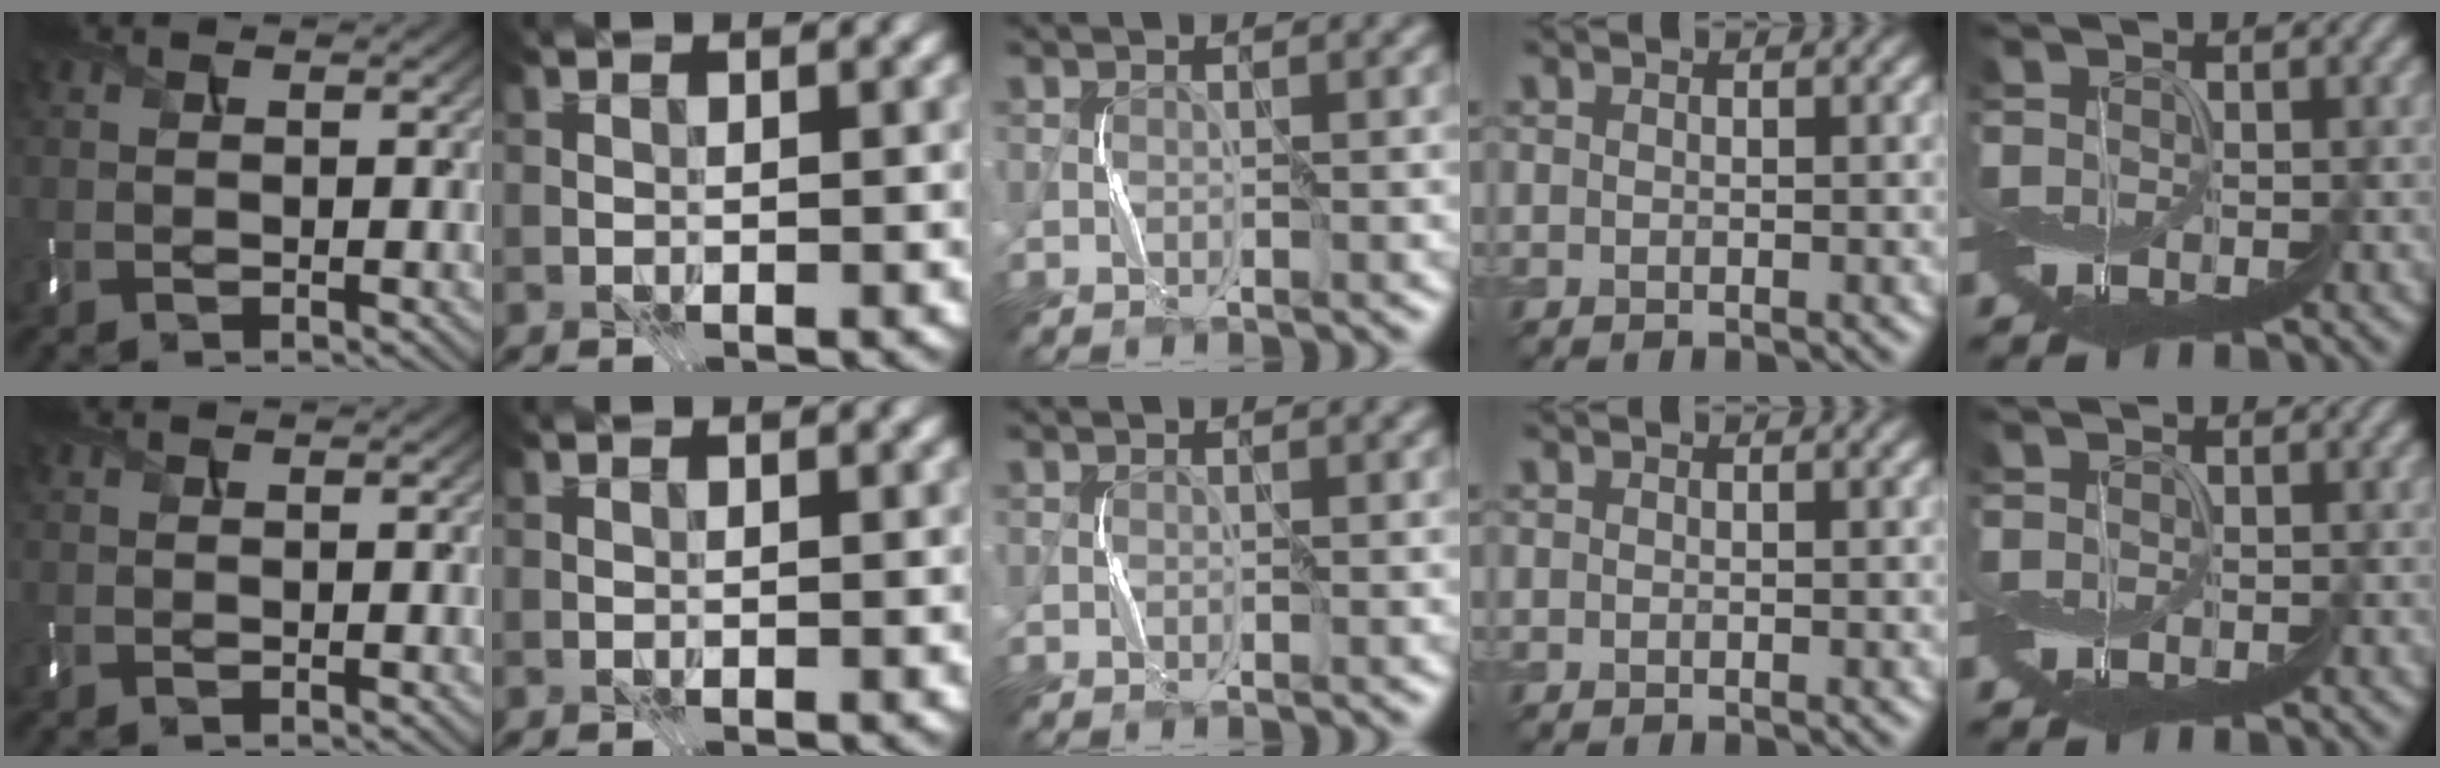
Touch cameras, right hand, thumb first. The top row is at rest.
{}